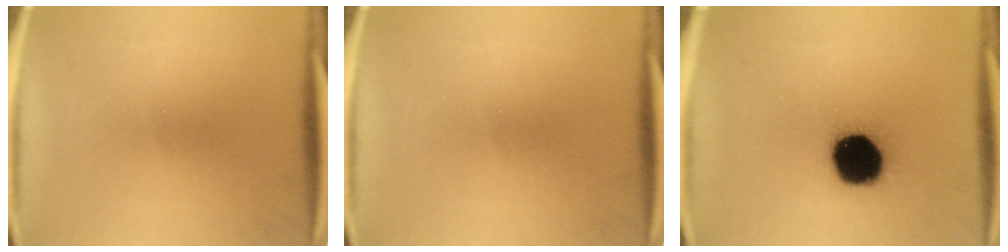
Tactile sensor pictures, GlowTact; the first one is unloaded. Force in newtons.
{"total": 0.0}
{"total": 19.2}